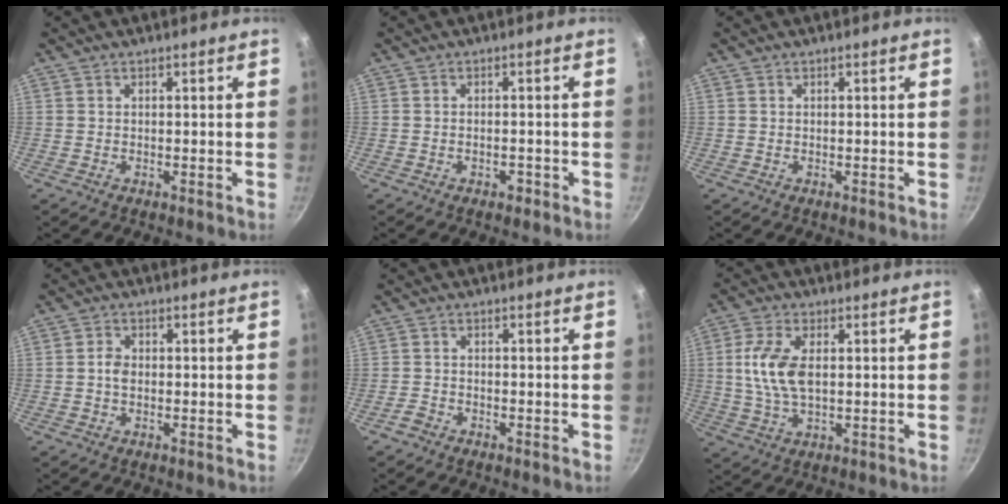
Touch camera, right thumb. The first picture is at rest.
{"total": 1.7, "force": [-1.0, 1.0, 1.0], "torque": [-0.015, 0.007, -0.012]}
{"total": 0.0}
{"total": 2.5, "force": [-0.2, 1.8, 1.7], "torque": [-0.025, 0.006, -0.005]}
{"total": 2.0, "force": [-1.6, 1.0, 0.6], "torque": [-0.020, 0.017, -0.032]}
{"total": 9.4, "force": [1.1, 5.0, 7.9], "torque": [-0.158, 0.003, 0.019]}